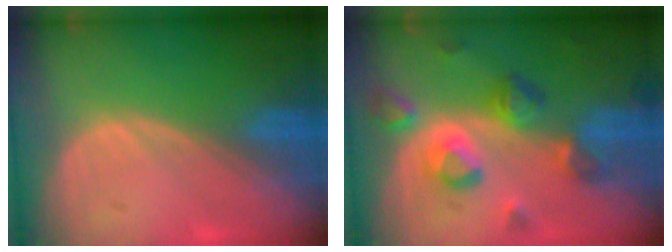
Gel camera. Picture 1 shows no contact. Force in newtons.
{"total": 8.0, "press": 7.7, "slide": 2.1}